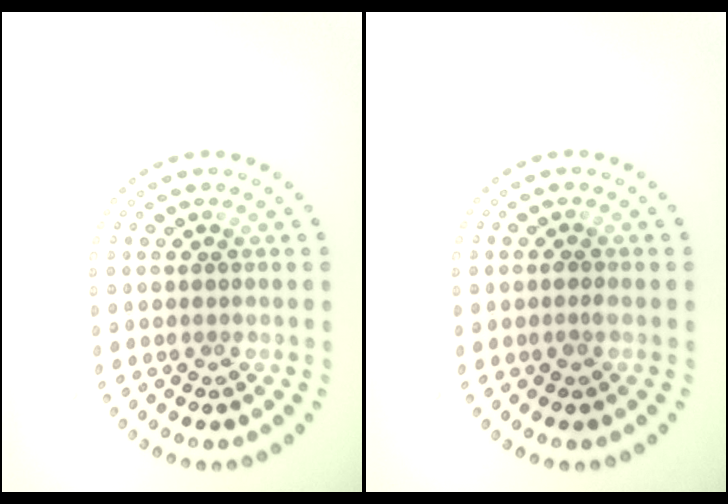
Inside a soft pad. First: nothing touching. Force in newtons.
{"total": 0.5, "press": 0.5, "slide": 0.1}